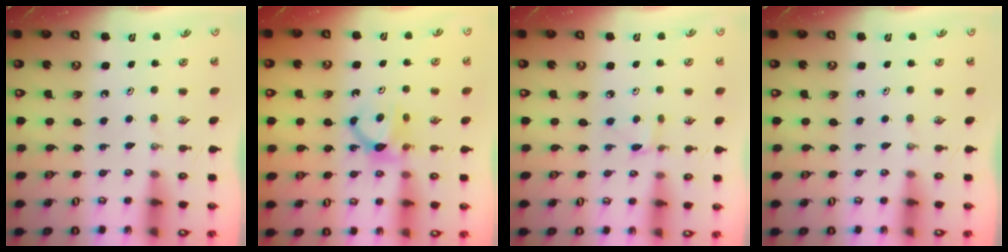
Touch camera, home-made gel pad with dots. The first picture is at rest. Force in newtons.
{"total": 5.5, "press": 5.5, "slide": 0.7}
{"total": 2.5, "press": 2.4, "slide": 0.3}
{"total": 0.0}